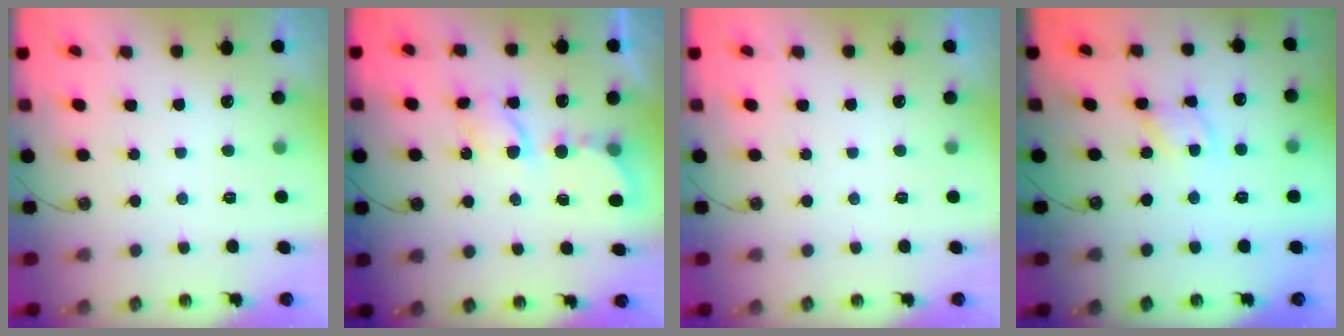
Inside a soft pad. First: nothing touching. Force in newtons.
{"total": 6.5, "press": 6.5, "slide": 0.3}
{"total": 0.0}
{"total": 6.6, "press": 6.6, "slide": 0.3}